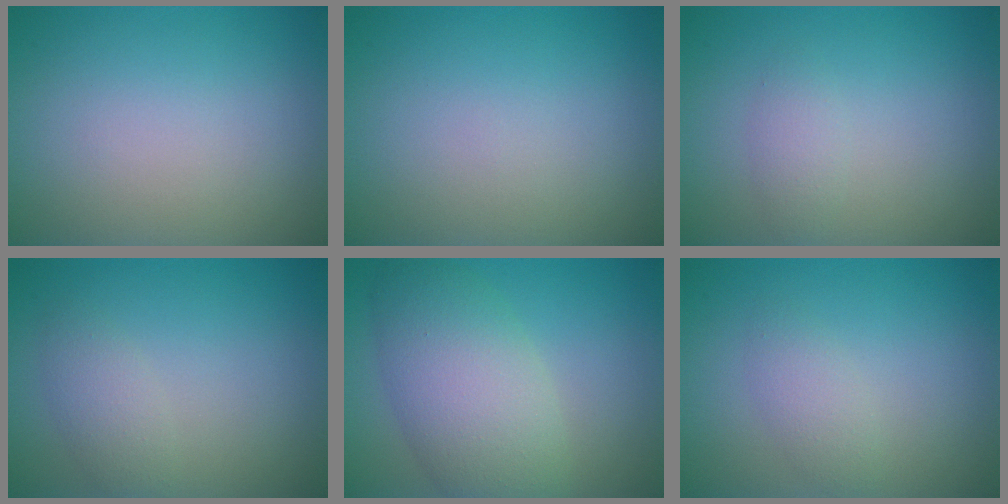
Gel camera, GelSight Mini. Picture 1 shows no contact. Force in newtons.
{"total": 0.0}
{"total": 1.3, "press": 1.3, "slide": 0.1}
{"total": 2.0, "press": 2.0, "slide": 0.0}
{"total": 7.2, "press": 7.2, "slide": 0.5}
{"total": 1.7, "press": 1.7, "slide": 0.1}